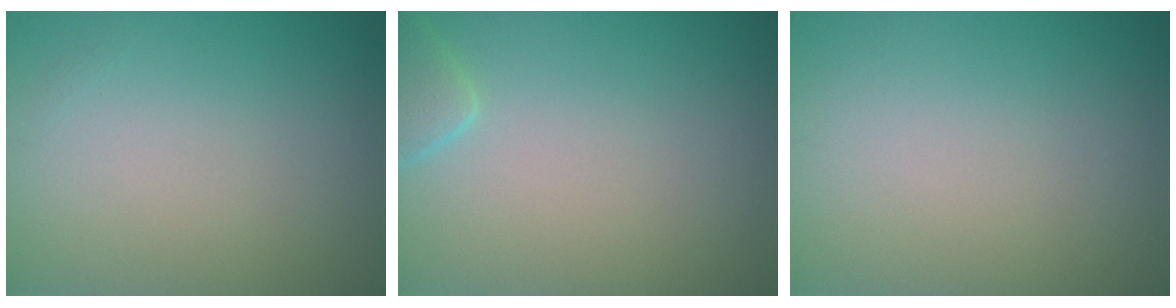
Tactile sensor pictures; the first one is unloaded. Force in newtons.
{"total": 1.9, "press": 1.9, "slide": 0.2}
{"total": 0.0}